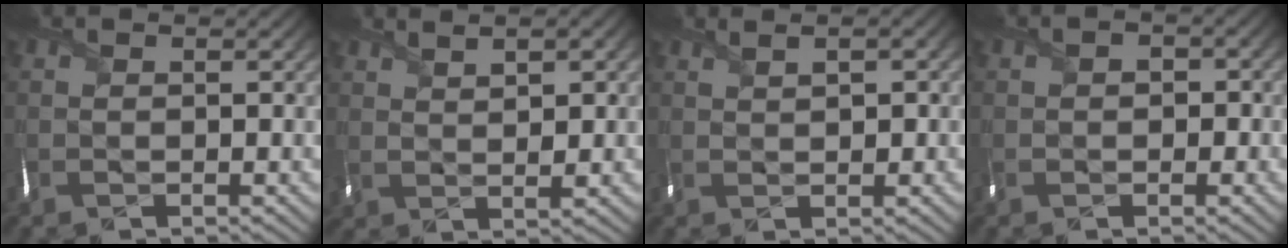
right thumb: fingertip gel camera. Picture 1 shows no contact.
{"total": 4.0, "force": [2.1, 1.6, 3.0], "torque": [-0.060, 0.000, 0.048]}
{"total": 2.0, "force": [1.0, 0.7, 1.6], "torque": [-0.029, 0.003, 0.023]}
{"total": 1.8, "force": [-0.6, 1.5, 0.9], "torque": [-0.016, -0.002, -0.014]}